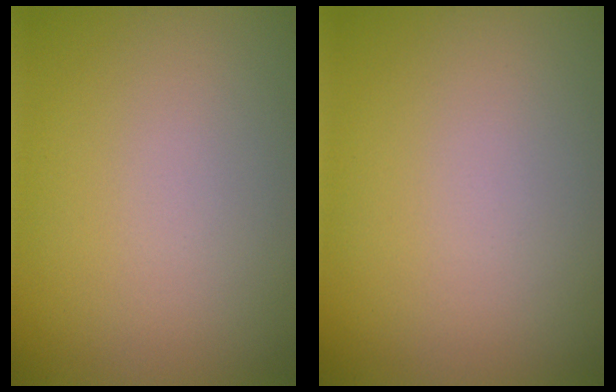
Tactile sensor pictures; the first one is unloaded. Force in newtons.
{"total": 0.0}